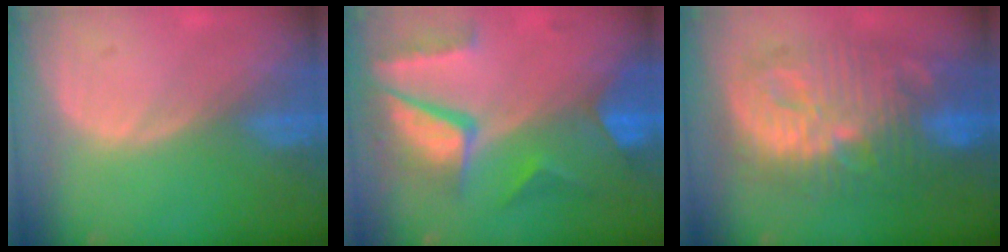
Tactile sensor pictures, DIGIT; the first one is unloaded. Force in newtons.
{"total": 10.3, "press": 8.8, "slide": 5.4}
{"total": 13.5, "press": 13.4, "slide": 1.4}